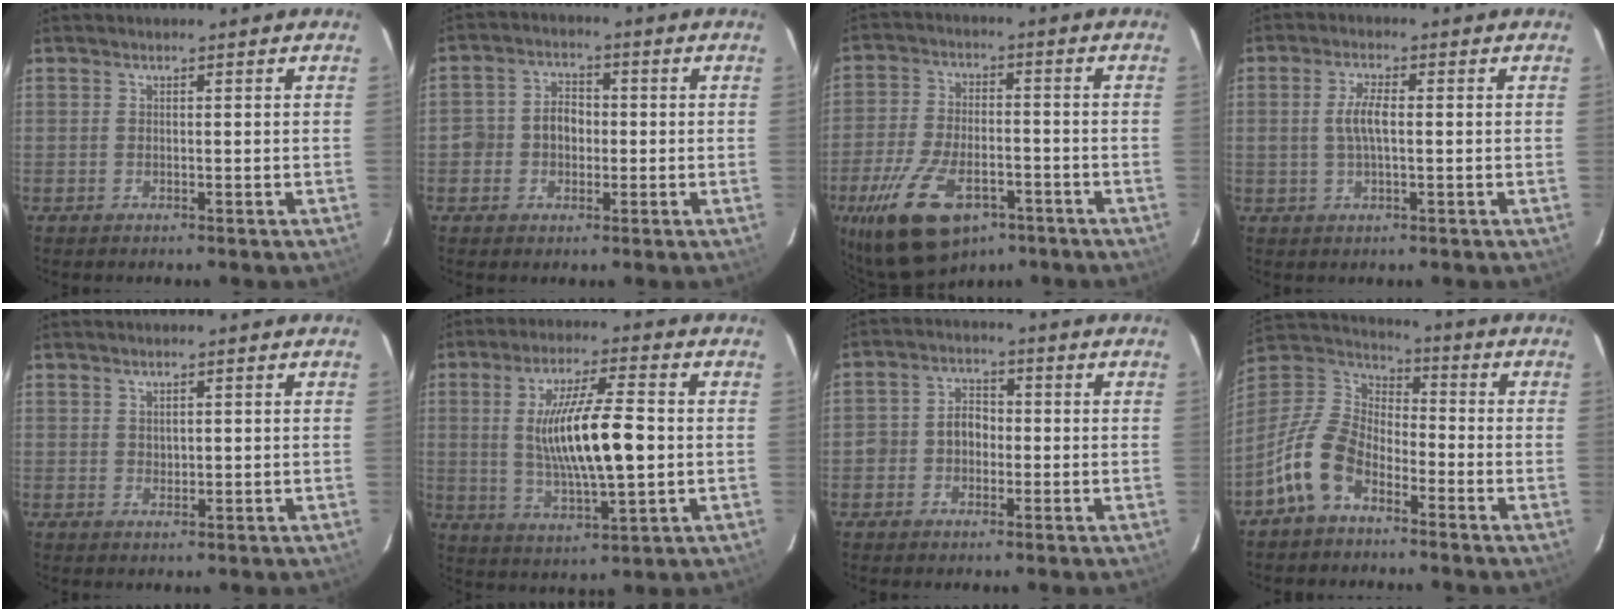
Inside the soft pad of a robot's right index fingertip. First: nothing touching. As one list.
[{"total": 5.3, "force": [-1.1, 4.7, 2.2], "torque": [-0.045, 0.019, -0.019]}, {"total": 16.9, "force": [-9.4, 8.6, 11.1], "torque": [-0.243, -0.028, -0.162]}, {"total": 4.2, "force": [0.1, 1.5, 4.0], "torque": [-0.078, 0.005, 0.006]}, {"total": 1.3, "force": [0.8, 0.9, 0.5], "torque": [-0.006, 0.003, 0.016]}, {"total": 14.1, "force": [0.2, 3.1, 13.7], "torque": [-0.251, -0.006, 0.013]}, {"total": 5.1, "force": [-1.4, 4.4, 2.2], "torque": [-0.044, 0.020, -0.024]}, {"total": 12.8, "force": [-7.1, 7.5, 7.5], "torque": [-0.168, 0.013, -0.145]}]